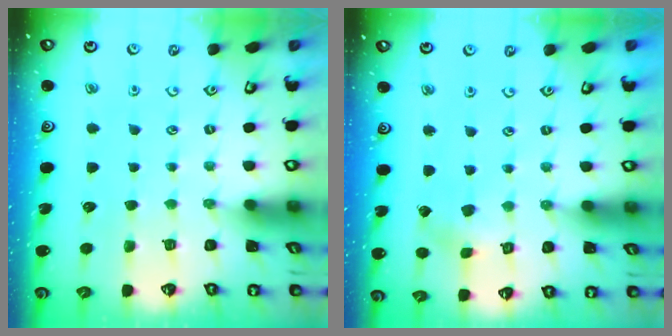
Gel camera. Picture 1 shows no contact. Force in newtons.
{"total": 1.9, "press": 1.9, "slide": 0.2}